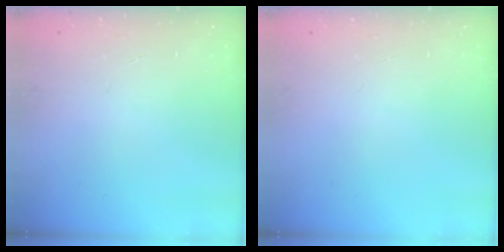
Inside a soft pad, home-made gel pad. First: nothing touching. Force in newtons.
{"total": 0.0}